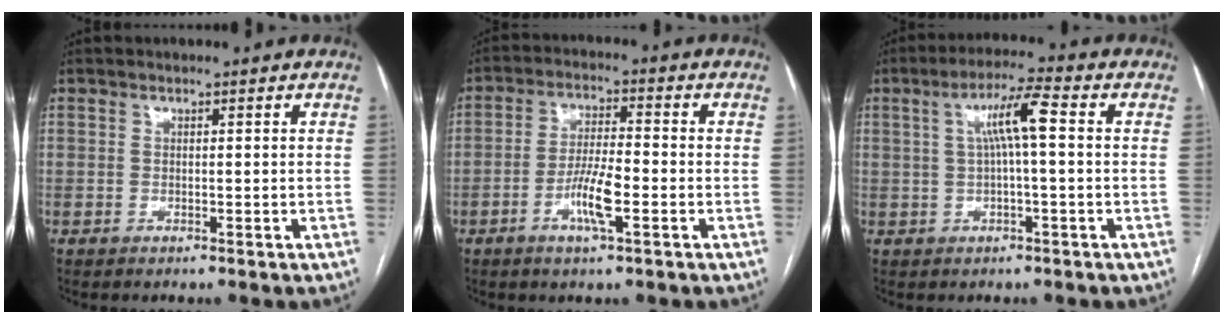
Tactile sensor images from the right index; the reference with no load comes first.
{"total": 7.0, "force": [-2.6, 1.0, 6.4], "torque": [-0.124, -0.001, -0.049]}
{"total": 6.6, "force": [1.0, 0.3, 6.6], "torque": [-0.118, 0.019, 0.016]}